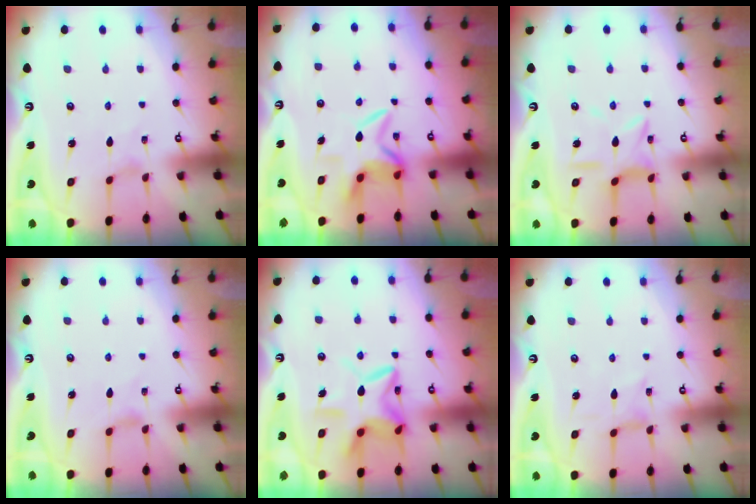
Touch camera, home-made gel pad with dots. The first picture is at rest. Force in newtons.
{"total": 6.0, "press": 5.8, "slide": 1.5}
{"total": 8.1, "press": 8.1, "slide": 0.6}
{"total": 1.4, "press": 1.3, "slide": 0.4}
{"total": 12.1, "press": 12.0, "slide": 1.2}
{"total": 0.0}